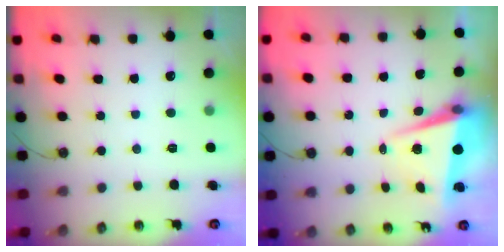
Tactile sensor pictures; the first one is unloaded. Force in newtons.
{"total": 6.7, "press": 6.4, "slide": 1.7}